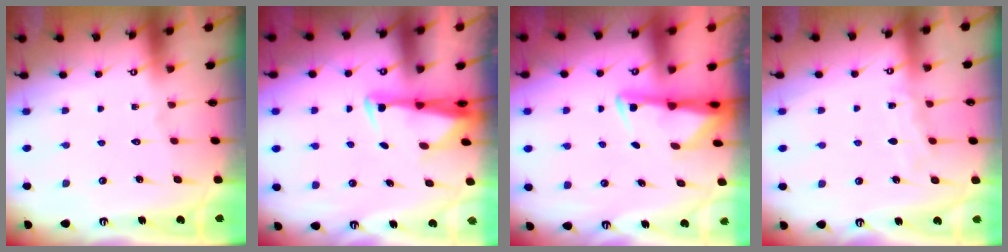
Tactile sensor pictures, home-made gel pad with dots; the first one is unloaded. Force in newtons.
{"total": 2.8, "press": 2.6, "slide": 0.9}
{"total": 2.8, "press": 2.7, "slide": 0.6}
{"total": 5.2, "press": 5.2, "slide": 0.7}